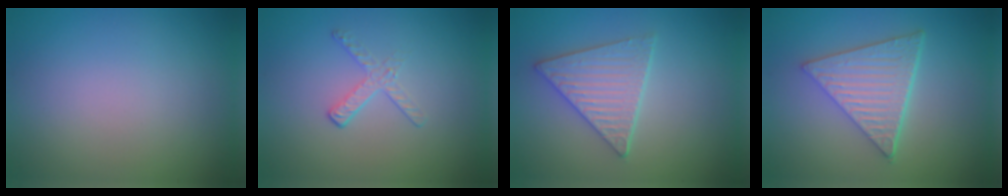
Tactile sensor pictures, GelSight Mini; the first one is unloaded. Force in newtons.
{"total": 1.7, "press": 0.7, "slide": 1.5}
{"total": 4.0, "press": 3.8, "slide": 1.4}
{"total": 5.9, "press": 4.3, "slide": 4.1}